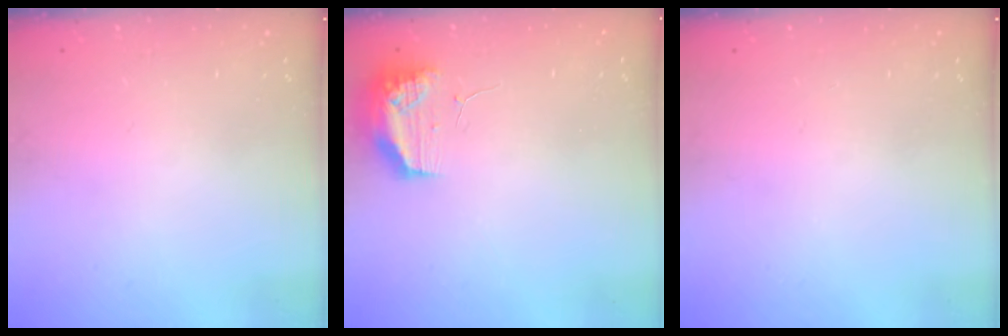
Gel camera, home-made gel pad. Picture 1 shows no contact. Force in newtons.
{"total": 12.0, "press": 10.5, "slide": 5.8}
{"total": 0.0}